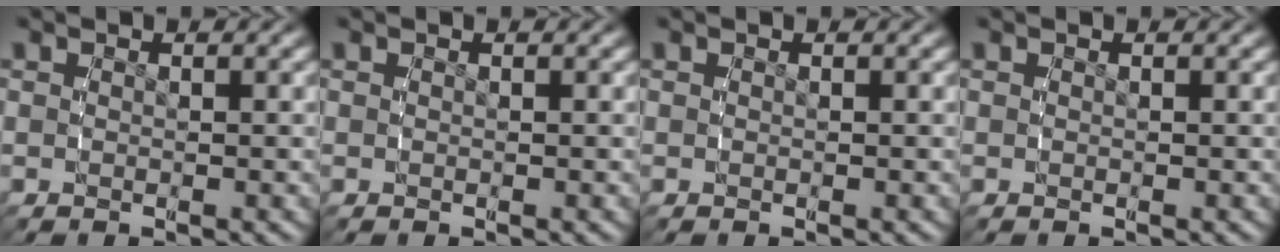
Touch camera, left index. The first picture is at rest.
{"total": 0.0}
{"total": 0.0}
{"total": 0.0}